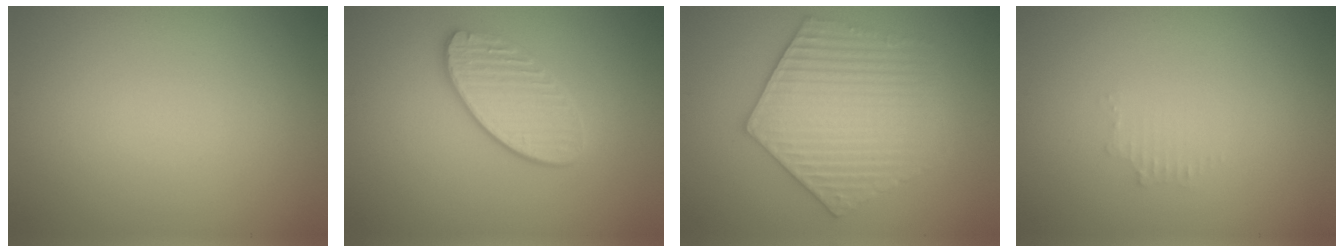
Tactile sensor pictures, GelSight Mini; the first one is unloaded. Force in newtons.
{"total": 3.5, "press": 3.3, "slide": 1.3}
{"total": 6.1, "press": 6.1, "slide": 0.9}
{"total": 0.9, "press": 0.8, "slide": 0.1}